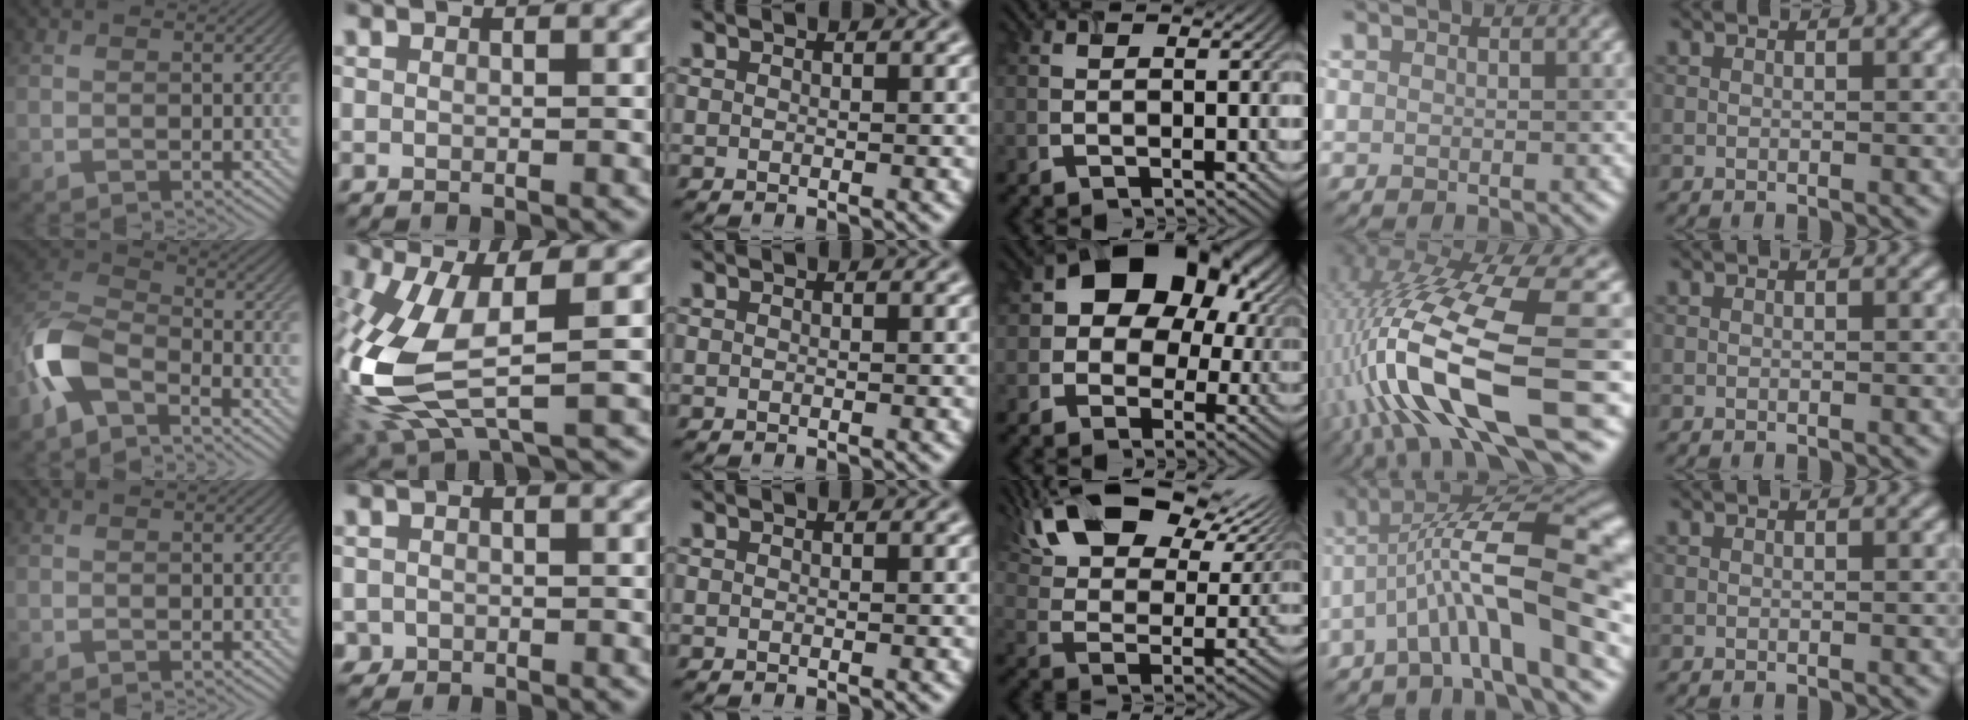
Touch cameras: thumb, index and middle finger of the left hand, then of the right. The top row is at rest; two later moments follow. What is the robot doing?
{"motion": "extract", "object": "airpods case & airpods"}